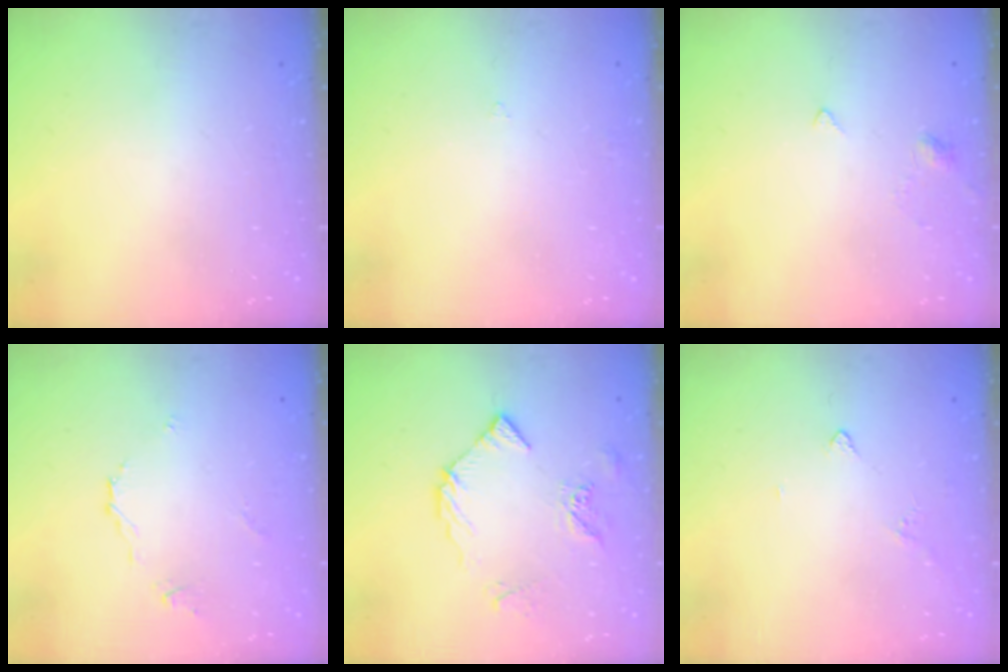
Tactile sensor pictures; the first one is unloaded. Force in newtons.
{"total": 1.6, "press": 1.5, "slide": 0.4}
{"total": 2.4, "press": 2.4, "slide": 0.5}
{"total": 3.8, "press": 3.8, "slide": 0.4}
{"total": 8.0, "press": 8.0, "slide": 0.8}
{"total": 2.9, "press": 2.9, "slide": 0.5}